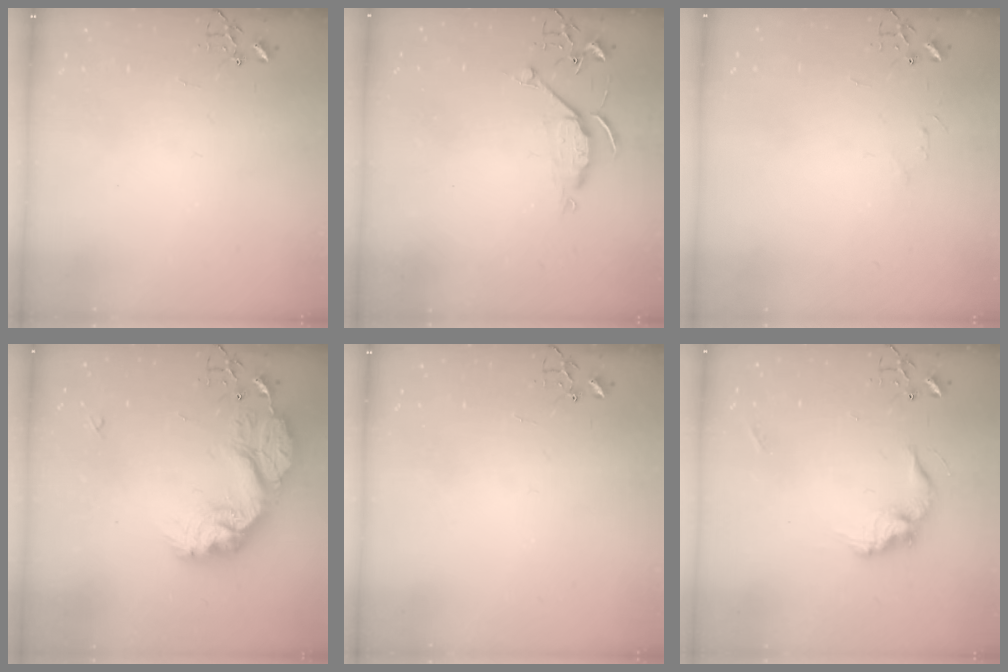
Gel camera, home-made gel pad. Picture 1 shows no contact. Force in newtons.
{"total": 6.2, "press": 6.2, "slide": 0.5}
{"total": 3.5, "press": 3.4, "slide": 0.4}
{"total": 22.6, "press": 22.5, "slide": 1.9}
{"total": 0.0}
{"total": 12.6, "press": 12.6, "slide": 0.7}